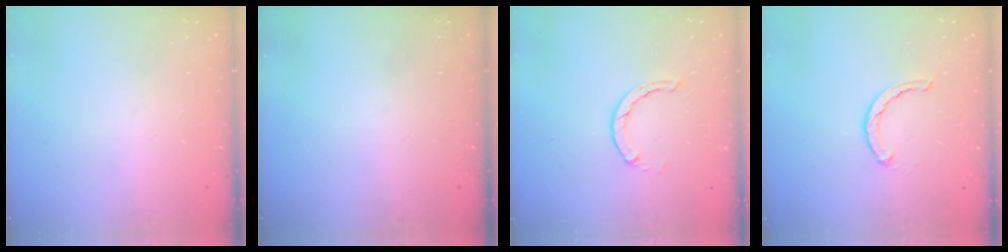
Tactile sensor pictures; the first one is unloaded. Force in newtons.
{"total": 0.0}
{"total": 2.8, "press": 2.7, "slide": 0.4}
{"total": 3.1, "press": 3.0, "slide": 0.5}